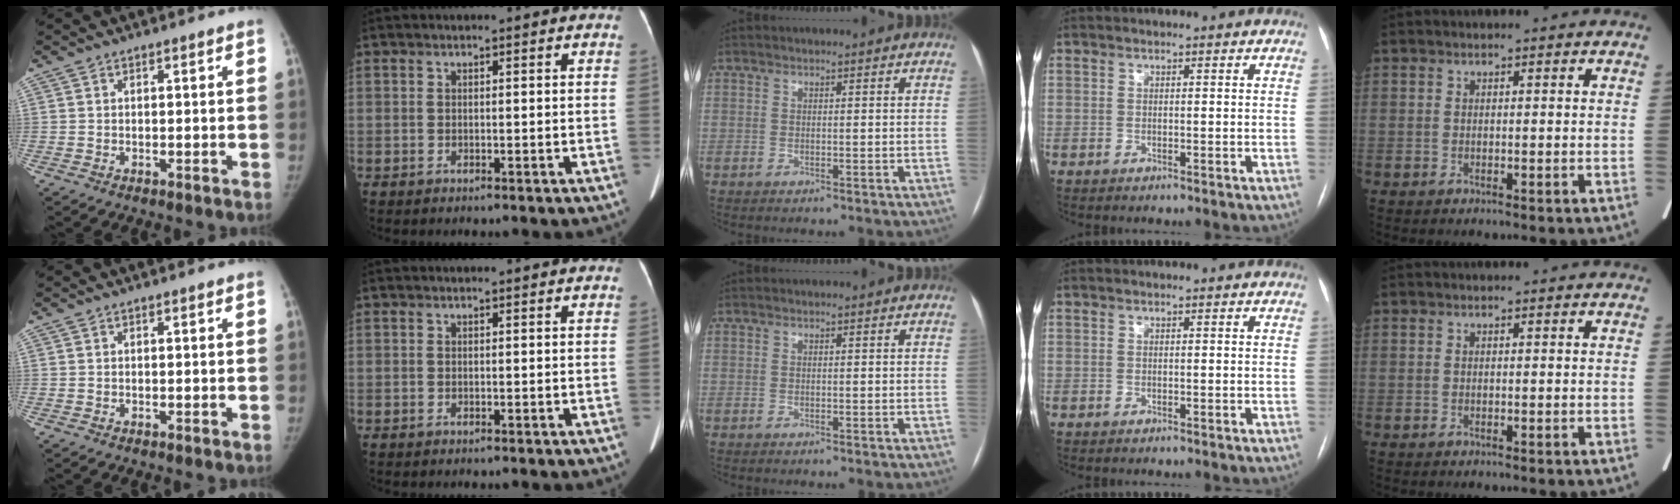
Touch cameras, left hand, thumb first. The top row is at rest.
{}